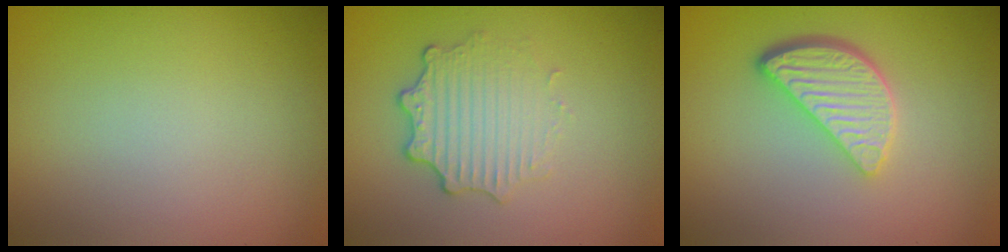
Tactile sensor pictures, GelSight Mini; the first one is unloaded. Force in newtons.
{"total": 3.4, "press": 2.7, "slide": 2.0}
{"total": 4.0, "press": 3.2, "slide": 2.4}